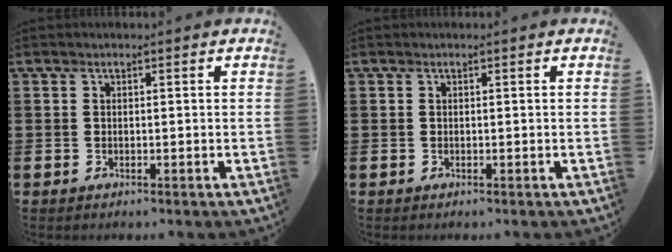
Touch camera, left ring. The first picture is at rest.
{"total": 0.0}